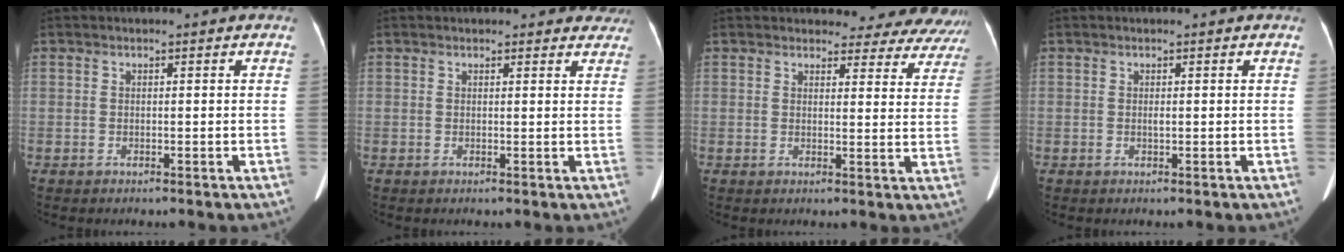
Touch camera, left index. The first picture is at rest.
{"total": 8.1, "force": [7.5, 2.6, 1.6], "torque": [0.015, -0.008, 0.061]}
{"total": 15.3, "force": [14.6, 4.2, 1.9], "torque": [0.022, -0.064, 0.132]}
{"total": 0.6, "force": [-0.4, 0.2, 0.4], "torque": [-0.013, -0.012, -0.008]}